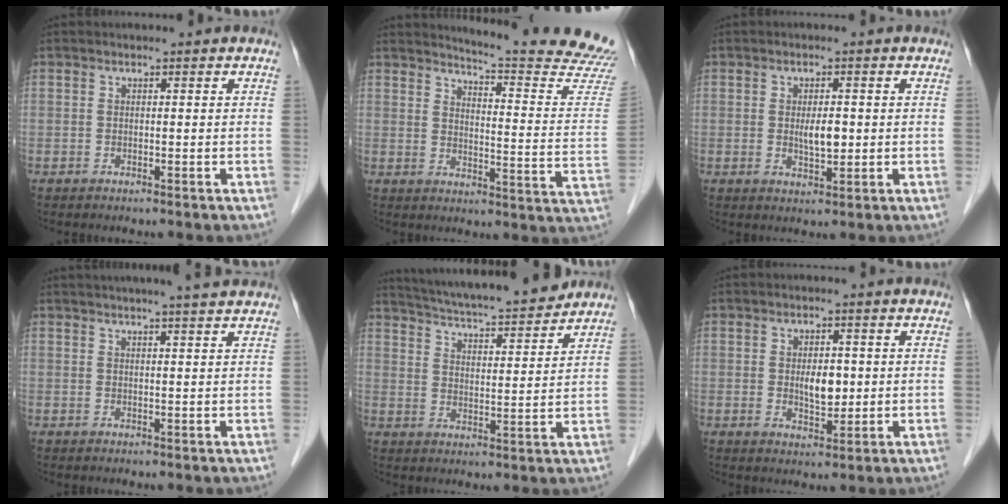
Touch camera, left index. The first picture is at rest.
{"total": 19.6, "force": [19.1, -1.2, 4.3], "torque": [-0.061, -0.150, 0.212]}
{"total": 3.3, "force": [0.0, 1.2, 3.1], "torque": [-0.056, -0.004, 0.003]}
{"total": 7.5, "force": [6.5, -0.3, 3.7], "torque": [-0.056, 0.018, 0.075]}
{"total": 15.9, "force": [14.5, 1.0, 6.3], "torque": [-0.110, 0.008, 0.219]}
{"total": 4.1, "force": [0.3, 2.0, 3.5], "torque": [-0.061, -0.004, 0.011]}